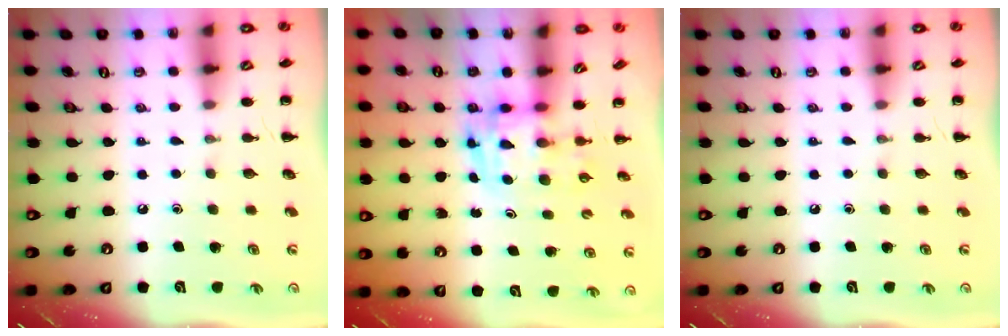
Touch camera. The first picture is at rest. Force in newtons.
{"total": 3.6, "press": 3.5, "slide": 0.6}
{"total": 0.0}